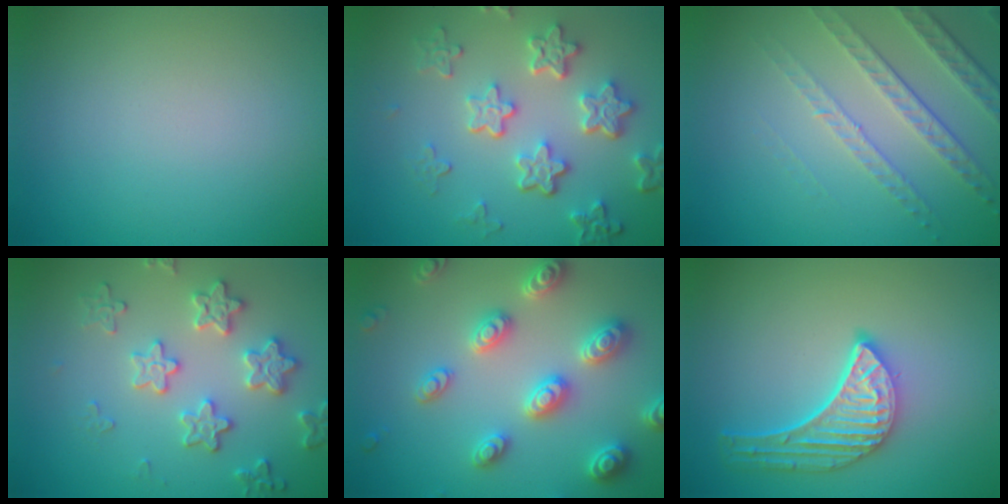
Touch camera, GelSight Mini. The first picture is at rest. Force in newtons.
{"total": 5.7, "press": 4.3, "slide": 3.7}
{"total": 4.8, "press": 3.4, "slide": 3.3}
{"total": 3.7, "press": 3.7, "slide": 0.3}
{"total": 5.3, "press": 5.1, "slide": 1.2}
{"total": 5.1, "press": 4.0, "slide": 3.2}